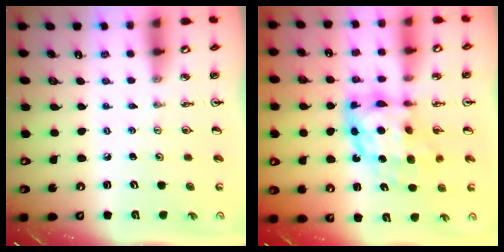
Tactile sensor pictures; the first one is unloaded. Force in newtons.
{"total": 11.2, "press": 11.2, "slide": 0.8}